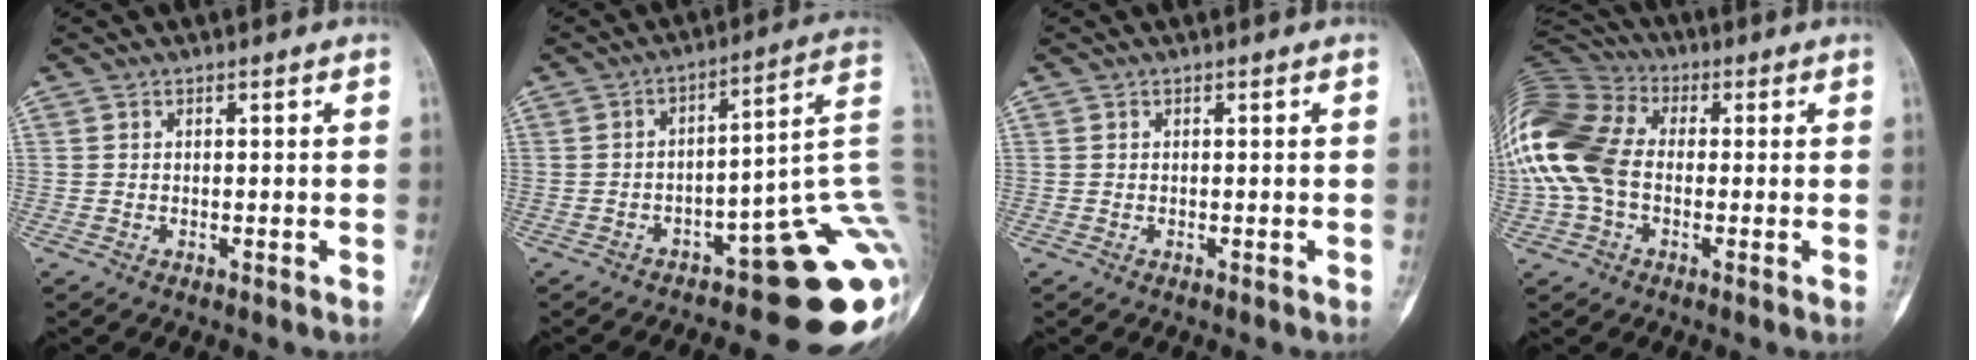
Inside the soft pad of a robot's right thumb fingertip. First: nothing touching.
{"total": 19.0, "force": [-8.1, 6.1, 16.0], "torque": [-0.108, 0.090, -0.099]}
{"total": 0.0}
{"total": 17.2, "force": [-0.8, 12.2, 12.1], "torque": [-0.274, 0.028, -0.024]}